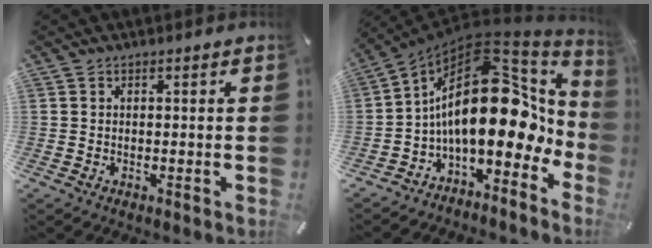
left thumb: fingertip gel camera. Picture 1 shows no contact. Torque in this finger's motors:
{"motor_torque": [1.61, 3.40, 2.44, 0.33, 0.71]}